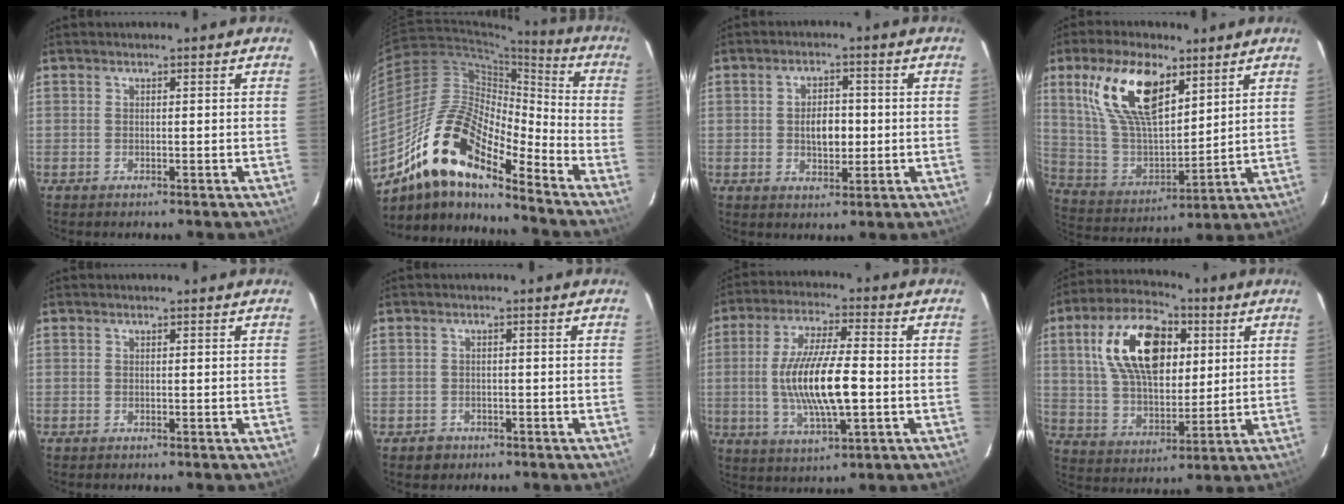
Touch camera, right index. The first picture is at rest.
{"total": 18.2, "force": [-12.7, 5.7, 11.7], "torque": [-0.201, -0.002, -0.253]}
{"total": 5.5, "force": [-0.3, 3.3, 4.4], "torque": [-0.077, 0.005, 0.000]}
{"total": 18.0, "force": [9.2, 8.3, 13.0], "torque": [-0.255, 0.013, 0.189]}
{"total": 0.0}
{"total": 2.5, "force": [-1.3, 2.1, 0.4], "torque": [-0.013, 0.003, -0.015]}
{"total": 14.3, "force": [-1.5, 3.7, 13.7], "torque": [-0.266, -0.006, -0.024]}
{"total": 18.9, "force": [5.8, 10.8, 14.3], "torque": [-0.266, 0.030, 0.110]}